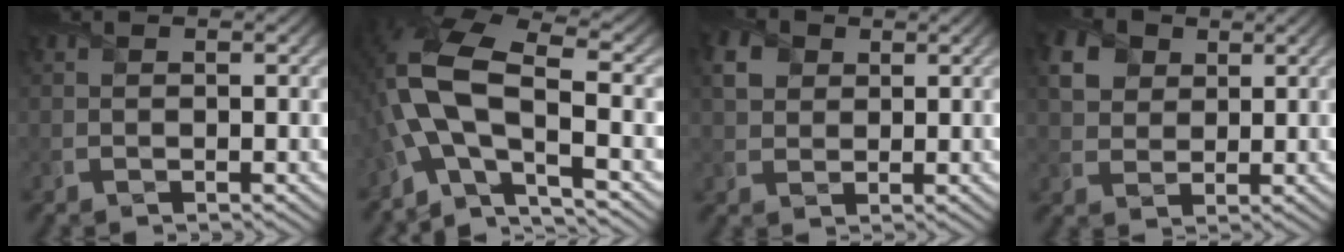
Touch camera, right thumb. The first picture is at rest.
{"total": 14.0, "force": [-2.6, 5.8, 12.4], "torque": [-0.286, 0.003, -0.055]}
{"total": 3.8, "force": [1.5, 2.9, 1.9], "torque": [-0.052, 0.005, 0.028]}
{"total": 4.9, "force": [2.2, 3.8, 2.3], "torque": [-0.064, 0.006, 0.041]}